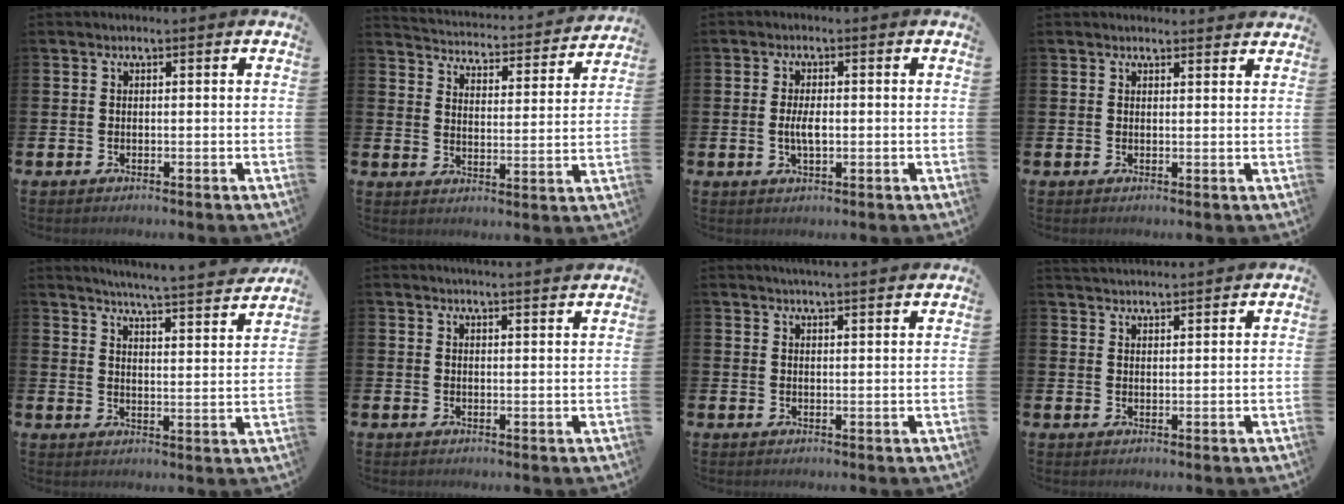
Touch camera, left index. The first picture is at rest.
{"total": 3.7, "force": [3.6, 0.7, 0.4], "torque": [-0.028, -0.039, 0.054]}
{"total": 3.0, "force": [-0.1, 1.3, 2.7], "torque": [-0.044, 0.000, -0.005]}
{"total": 1.6, "force": [1.6, 0.2, -0.1], "torque": [0.013, -0.008, 0.026]}
{"total": 5.4, "force": [5.3, -0.7, 1.1], "torque": [-0.034, -0.049, 0.086]}
{"total": 2.8, "force": [2.7, -0.4, 0.0], "torque": [0.011, -0.023, 0.047]}
{"total": 3.1, "force": [3.1, -0.4, 0.3], "torque": [-0.004, -0.016, 0.055]}
{"total": 3.0, "force": [3.0, 0.1, 0.0], "torque": [0.000, -0.017, 0.054]}